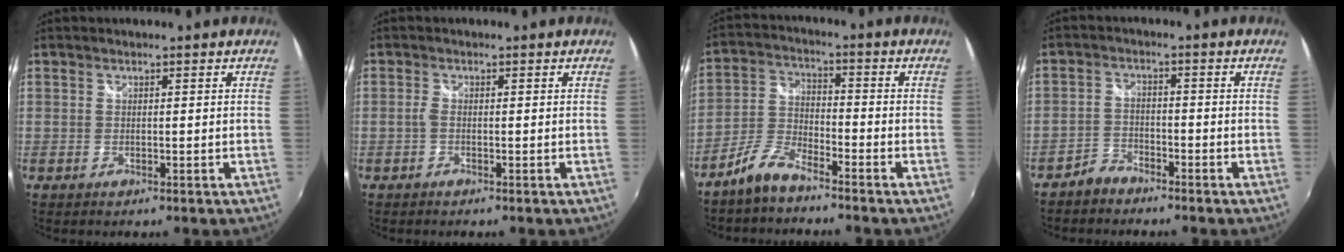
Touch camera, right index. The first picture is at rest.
{"total": 1.0, "force": [-0.3, 0.4, 0.9], "torque": [-0.020, 0.001, -0.008]}
{"total": 6.6, "force": [-5.4, 1.8, 3.2], "torque": [-0.077, 0.009, -0.113]}
{"total": 3.6, "force": [-3.2, 1.6, 0.4], "torque": [-0.014, 0.007, -0.061]}